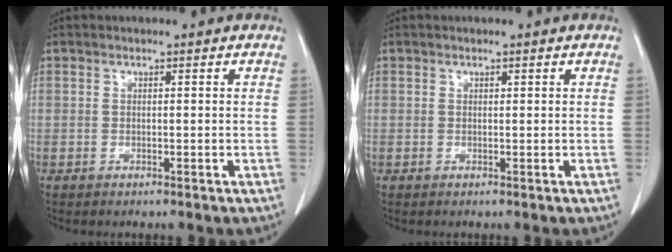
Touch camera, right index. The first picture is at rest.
{"total": 0.0}